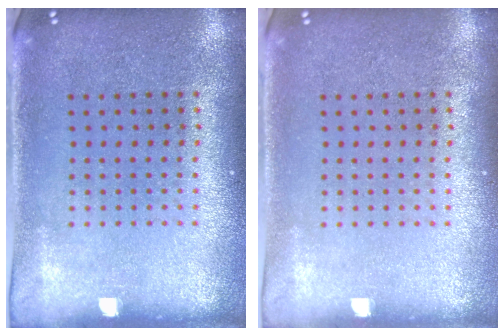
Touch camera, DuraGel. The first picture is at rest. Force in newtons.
{"total": 0.0}